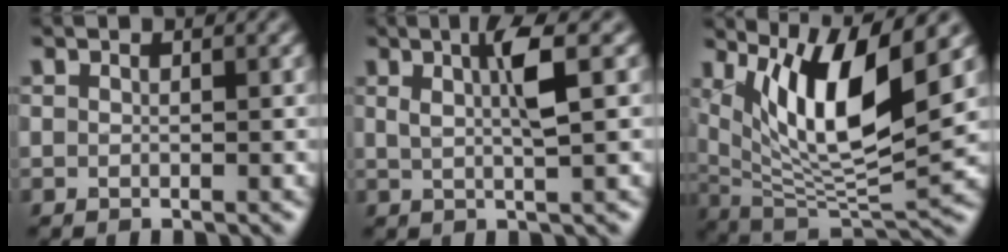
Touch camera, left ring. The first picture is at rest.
{"total": 3.7, "force": [1.1, 0.6, 3.5], "torque": [-0.057, 0.004, 0.020]}
{"total": 10.2, "force": [4.0, 2.8, 9.0], "torque": [-0.152, -0.011, 0.079]}